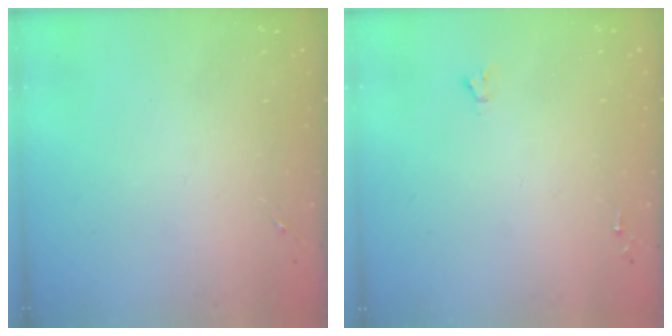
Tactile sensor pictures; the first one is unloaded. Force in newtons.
{"total": 1.6, "press": 1.6, "slide": 0.1}